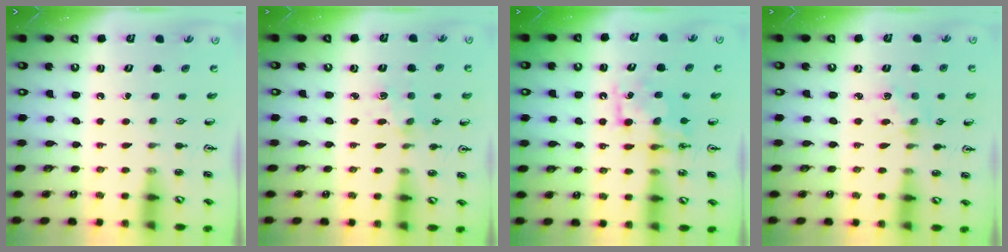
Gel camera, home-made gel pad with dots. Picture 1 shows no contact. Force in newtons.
{"total": 1.3, "press": 1.2, "slide": 0.2}
{"total": 8.2, "press": 8.2, "slide": 0.4}
{"total": 1.8, "press": 1.7, "slide": 0.4}